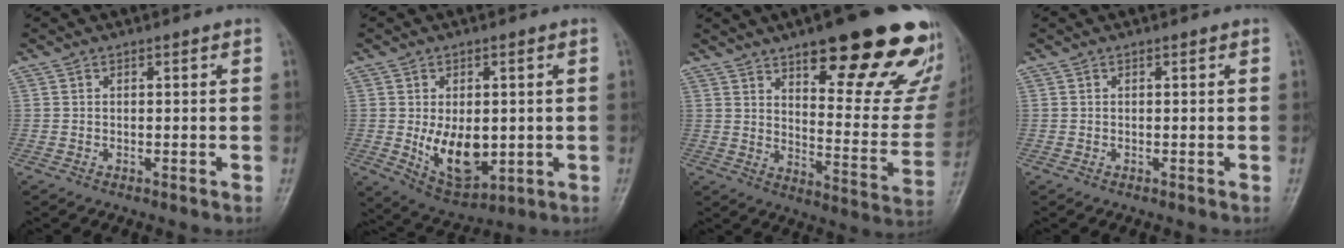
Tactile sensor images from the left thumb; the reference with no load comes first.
{"total": 11.0, "force": [-0.9, 6.9, 8.6], "torque": [-0.110, -0.015, 0.004]}
{"total": 27.0, "force": [16.4, 7.9, 20.0], "torque": [-0.218, -0.077, 0.226]}
{"total": 0.0}